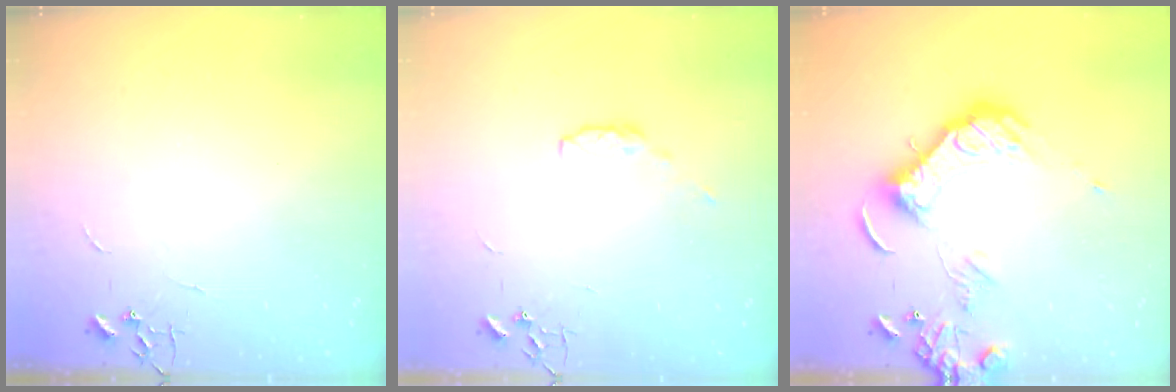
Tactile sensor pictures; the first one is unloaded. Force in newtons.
{"total": 5.3, "press": 5.2, "slide": 0.8}
{"total": 15.3, "press": 15.2, "slide": 2.3}